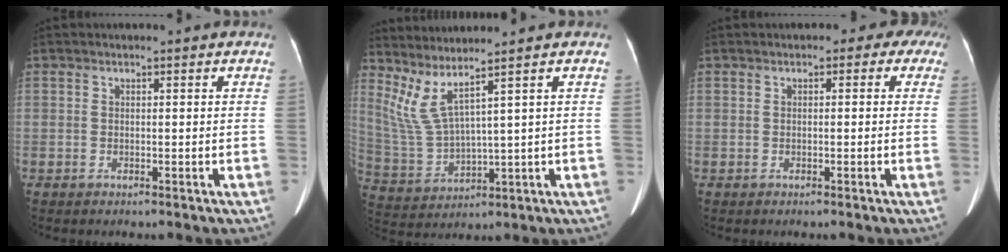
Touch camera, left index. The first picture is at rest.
{"total": 6.5, "force": [4.7, -1.0, 4.4], "torque": [-0.111, -0.013, 0.117]}
{"total": 3.1, "force": [1.5, 2.1, 1.7], "torque": [-0.001, 0.013, 0.005]}